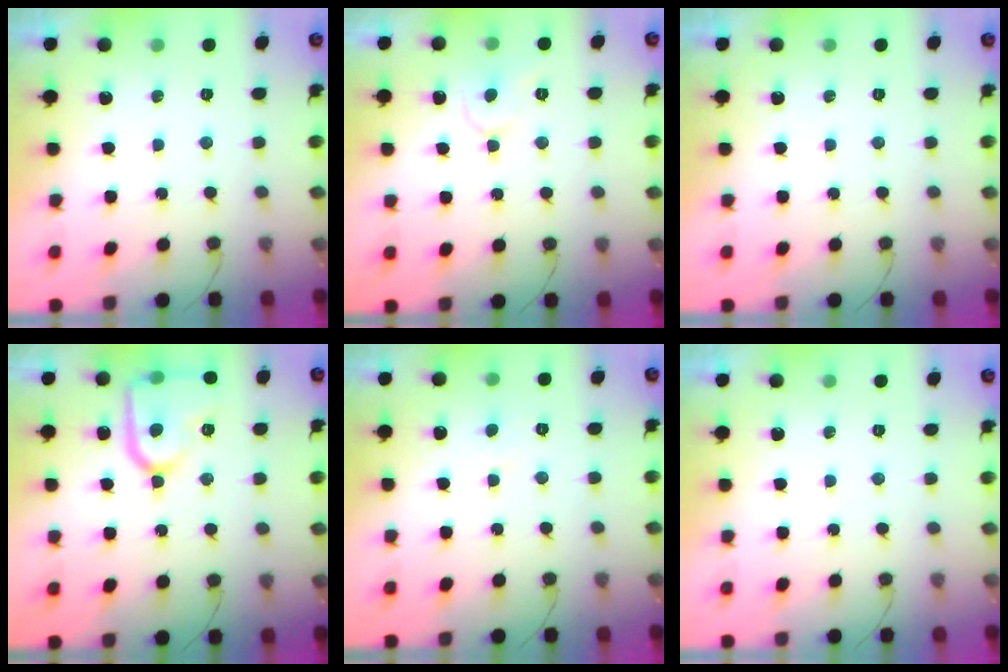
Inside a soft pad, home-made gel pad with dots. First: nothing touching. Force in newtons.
{"total": 6.5, "press": 6.4, "slide": 0.7}
{"total": 0.0}
{"total": 15.5, "press": 15.5, "slide": 1.4}
{"total": 3.7, "press": 3.7, "slide": 0.4}
{"total": 0.0}